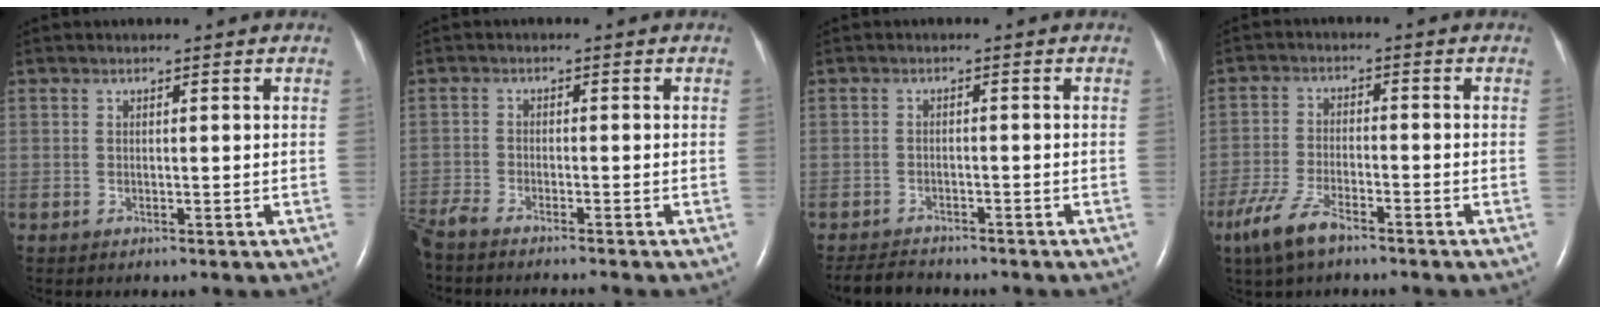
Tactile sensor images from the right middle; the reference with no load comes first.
{"total": 6.8, "force": [-6.2, 0.2, 2.7], "torque": [-0.042, -0.016, -0.108]}
{"total": 4.5, "force": [-4.3, 1.0, 0.8], "torque": [-0.016, -0.014, -0.070]}
{"total": 7.1, "force": [-5.0, 1.8, 4.7], "torque": [-0.109, -0.014, -0.095]}